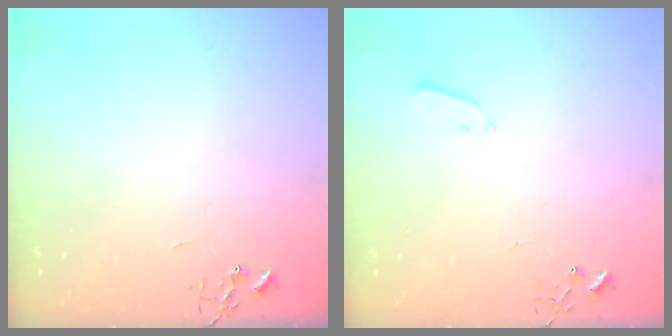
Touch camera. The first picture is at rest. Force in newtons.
{"total": 3.6, "press": 3.6, "slide": 0.5}